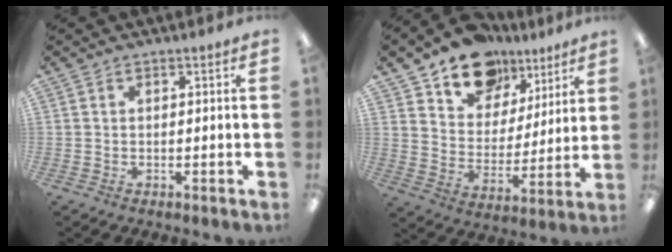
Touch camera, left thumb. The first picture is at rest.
{"total": 14.3, "force": [11.0, 8.5, 3.5], "torque": [-0.067, -0.073, 0.206]}